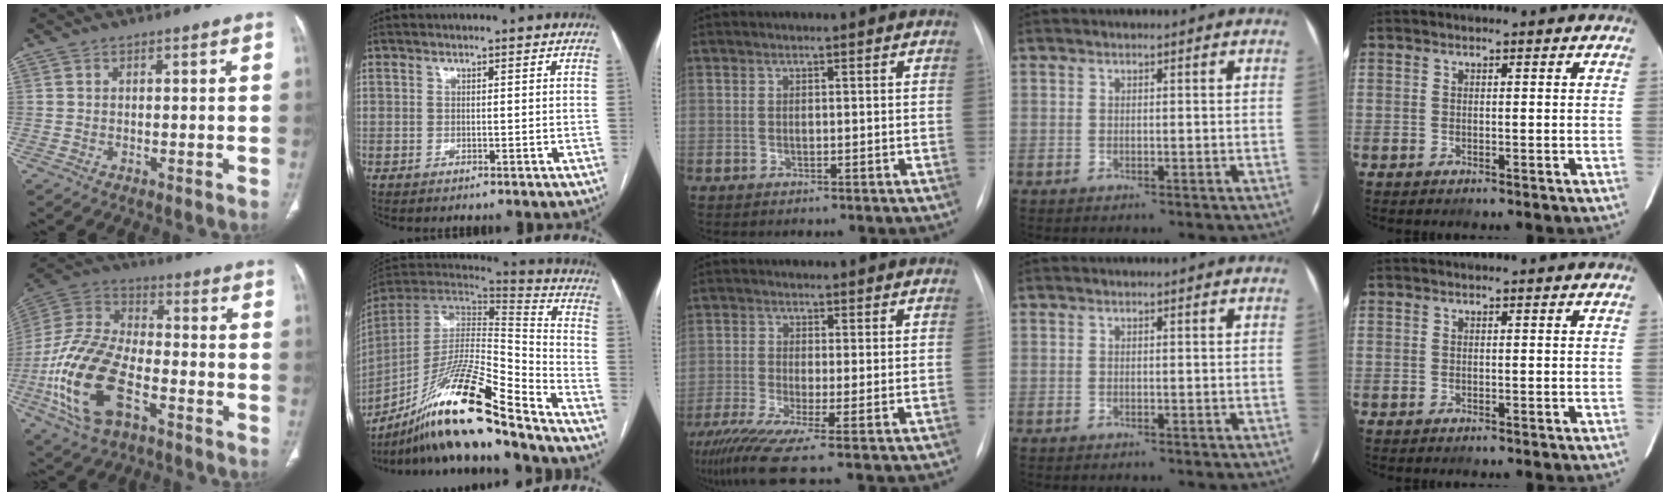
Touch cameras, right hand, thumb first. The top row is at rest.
{"thumb": {"total": 20.5, "force": [-7.4, 10.7, 15.8], "torque": [-0.327, 0.029, -0.137]}, "index": {"total": 22.0, "force": [-16.0, 1.2, 15.1], "torque": [-0.293, -0.013, -0.292]}, "middle": {"total": 9.3, "force": [-5.8, 0.4, 7.3], "torque": [-0.130, -0.030, -0.102]}}